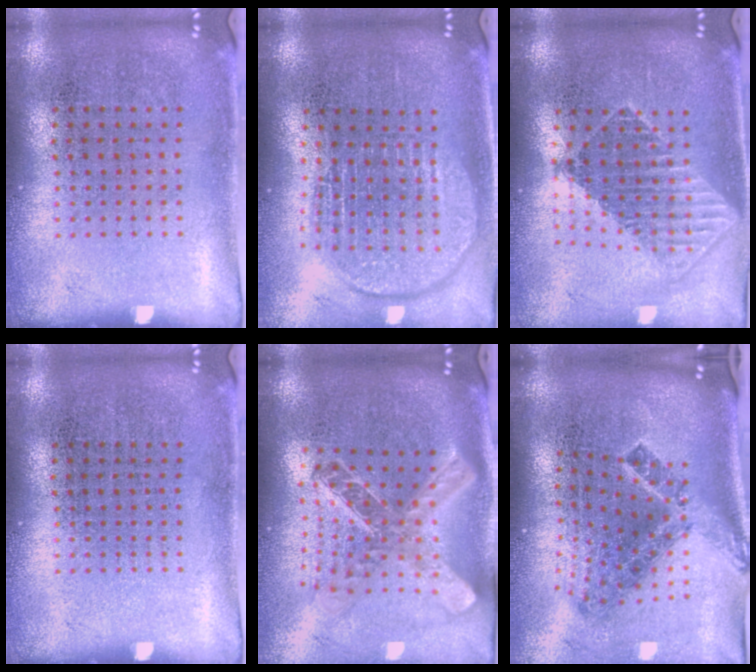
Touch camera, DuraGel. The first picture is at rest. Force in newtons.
{"total": 1.8, "press": 1.5, "slide": 1.0}
{"total": 1.7, "press": 1.4, "slide": 1.0}
{"total": 0.0}
{"total": 2.5, "press": 2.0, "slide": 1.6}
{"total": 2.2, "press": 1.4, "slide": 1.7}